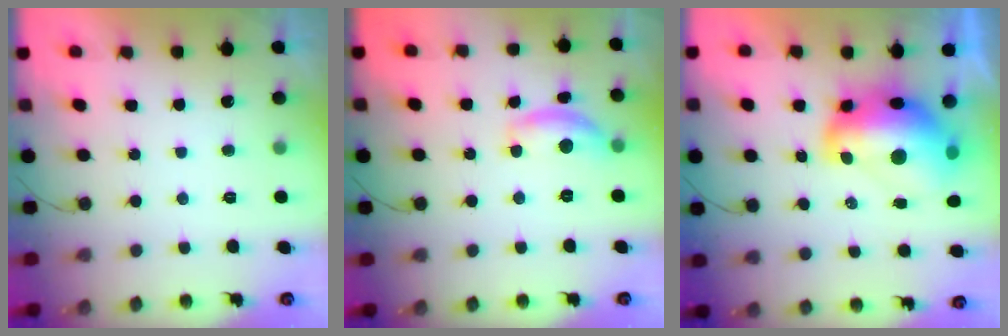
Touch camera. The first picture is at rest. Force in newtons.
{"total": 11.2, "press": 11.2, "slide": 0.8}
{"total": 16.3, "press": 16.2, "slide": 1.9}